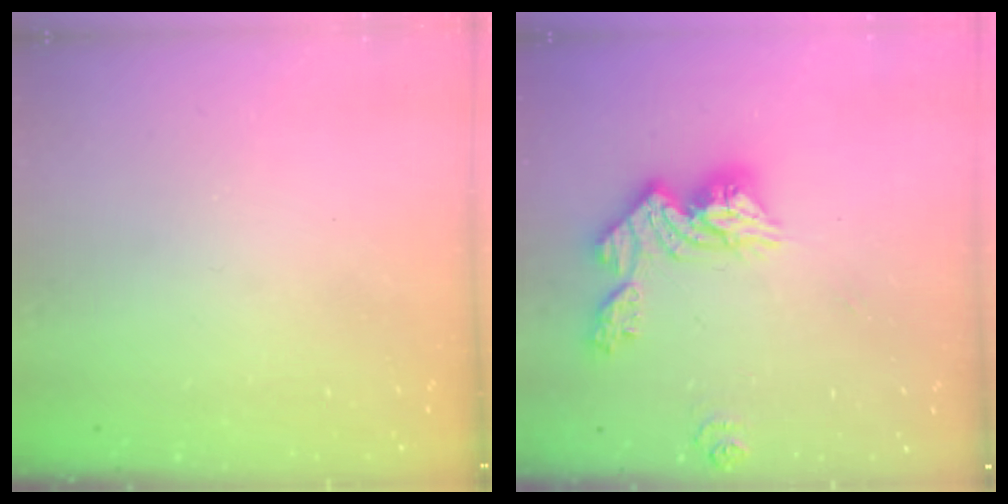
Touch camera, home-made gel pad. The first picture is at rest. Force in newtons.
{"total": 13.4, "press": 13.3, "slide": 1.2}